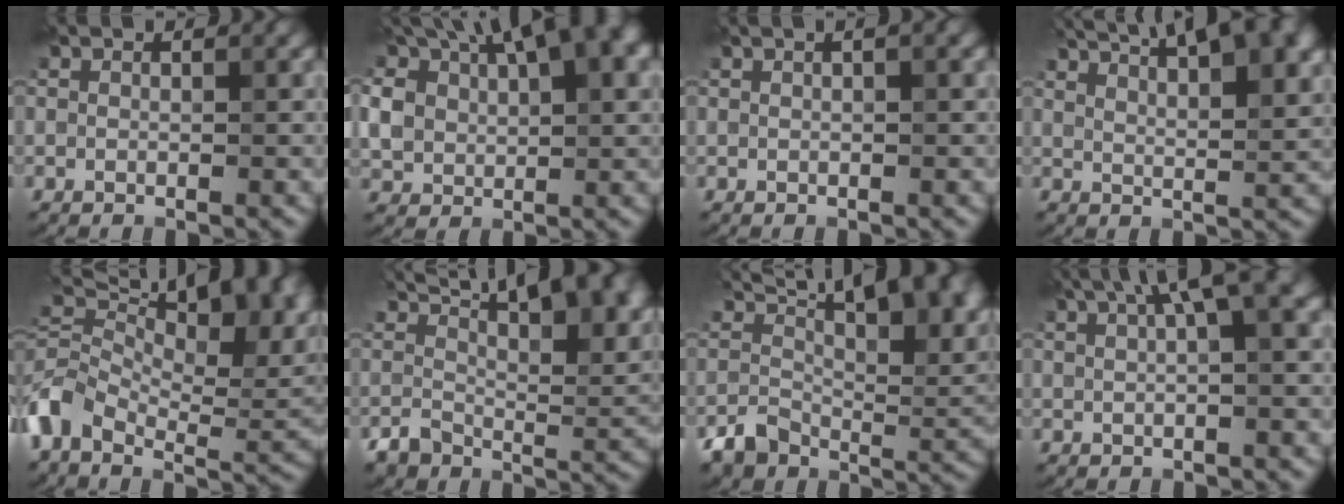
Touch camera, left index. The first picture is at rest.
{"total": 12.6, "force": [5.0, 7.2, 9.0], "torque": [-0.181, 0.017, 0.095]}
{"total": 1.7, "force": [0.8, 0.5, 1.4], "torque": [-0.018, 0.002, 0.006]}
{"total": 11.9, "force": [8.0, 3.7, 8.1], "torque": [-0.099, 0.035, 0.096]}
{"total": 14.9, "force": [3.8, 8.1, 11.9], "torque": [-0.235, 0.013, 0.076]}
{"total": 12.1, "force": [6.6, 5.3, 8.7], "torque": [-0.125, 0.010, 0.112]}
{"total": 11.2, "force": [4.9, 5.8, 8.3], "torque": [-0.134, -0.002, 0.090]}
{"total": 5.7, "force": [2.7, 1.2, 4.9], "torque": [-0.064, 0.019, 0.044]}